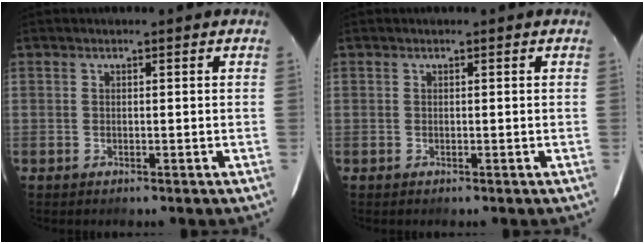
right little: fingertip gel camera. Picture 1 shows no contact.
{"total": 0.0}